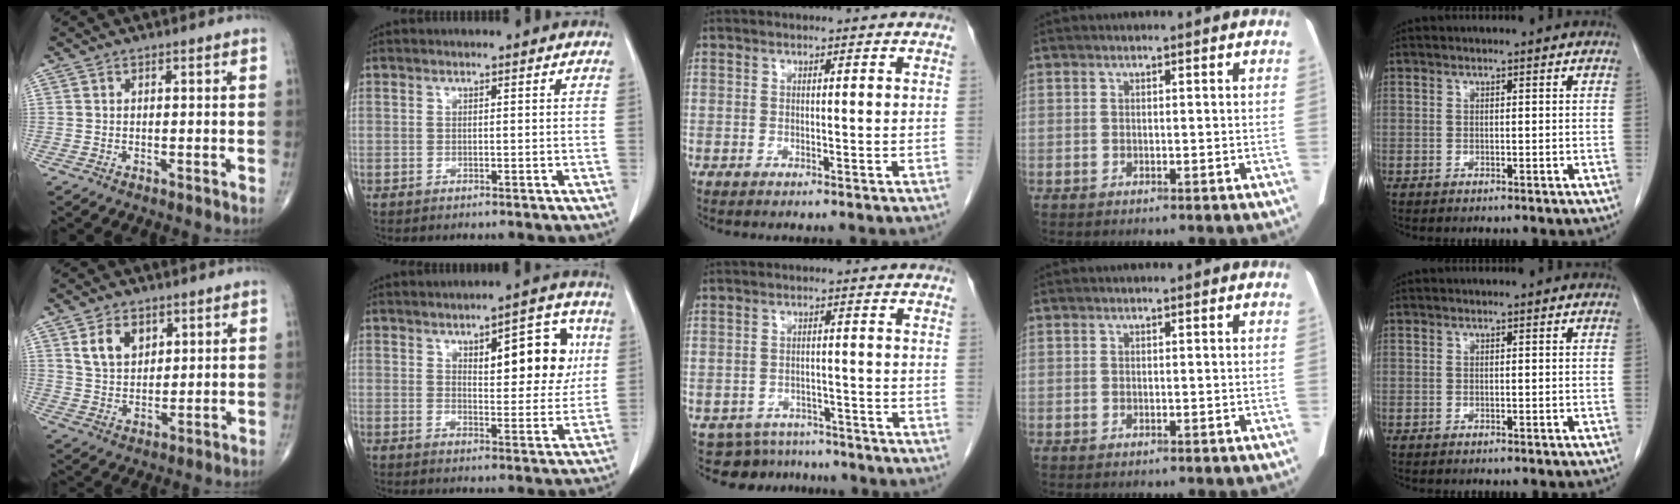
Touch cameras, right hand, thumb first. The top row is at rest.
{"thumb": {"total": 7.3, "force": [3.4, 4.9, 4.3], "torque": [-0.057, -0.020, 0.067]}, "index": {"total": 10.8, "force": [3.7, 3.9, 9.4], "torque": [-0.119, 0.016, 0.053]}, "middle": {"total": 7.4, "force": [-6.7, 3.1, -0.5], "torque": [0.014, 0.017, -0.085]}}